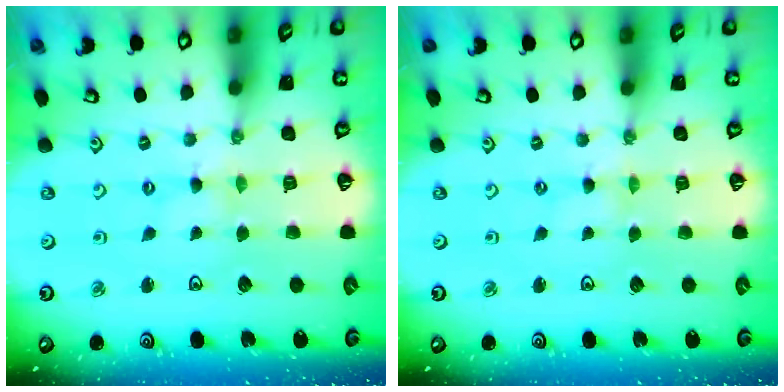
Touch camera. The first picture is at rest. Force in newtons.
{"total": 0.0}